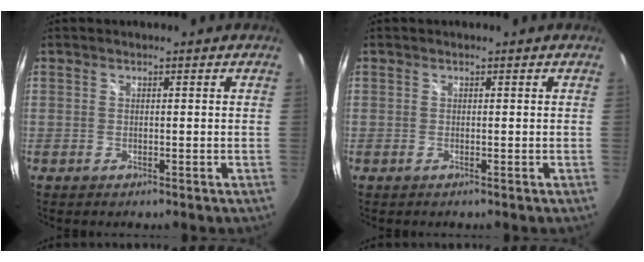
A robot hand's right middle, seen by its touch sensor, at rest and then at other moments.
{"total": 0.0}